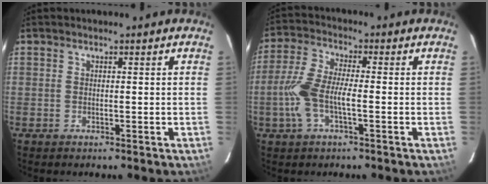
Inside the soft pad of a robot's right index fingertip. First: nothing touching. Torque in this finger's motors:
{"motor_torque": [1.32, -0.35, 0.61, 0.17]}